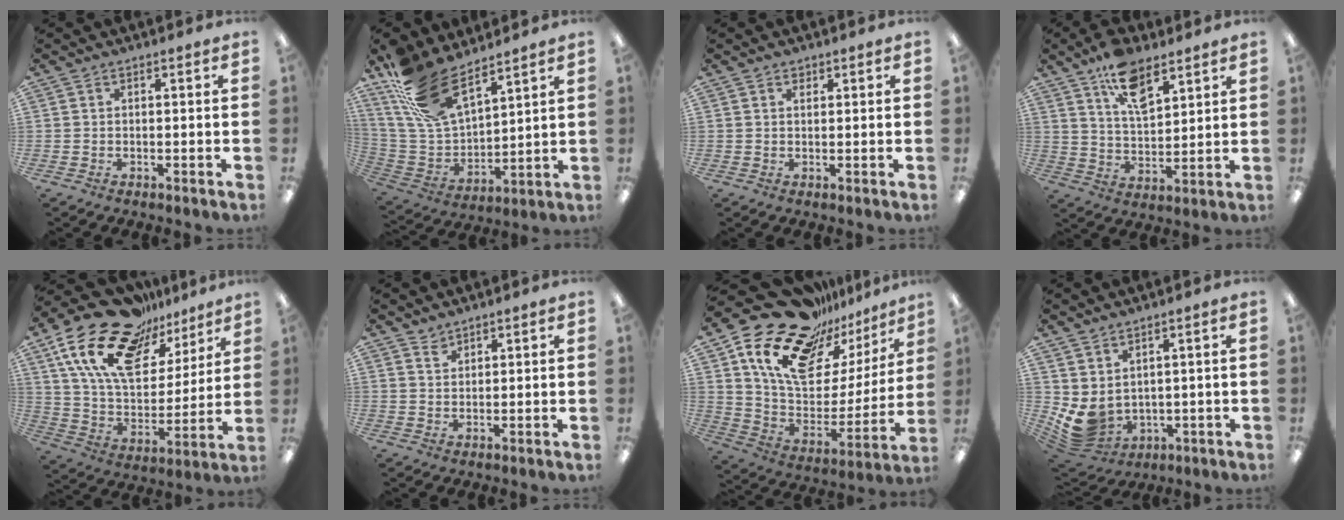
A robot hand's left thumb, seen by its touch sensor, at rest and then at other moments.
{"total": 19.2, "force": [13.2, 8.6, 10.9], "torque": [-0.249, -0.061, 0.247]}
{"total": 1.2, "force": [0.9, 0.7, 0.2], "torque": [0.004, -0.001, 0.015]}
{"total": 11.7, "force": [7.7, 5.6, 6.9], "torque": [-0.113, -0.034, 0.137]}
{"total": 22.0, "force": [14.9, 10.5, 12.3], "torque": [-0.246, -0.093, 0.263]}
{"total": 2.0, "force": [1.9, 0.7, 0.1], "torque": [0.003, -0.008, 0.037]}
{"total": 22.3, "force": [15.6, 11.8, 10.8], "torque": [-0.182, -0.106, 0.275]}
{"total": 6.4, "force": [1.3, 4.7, 4.2], "torque": [-0.118, -0.026, 0.028]}